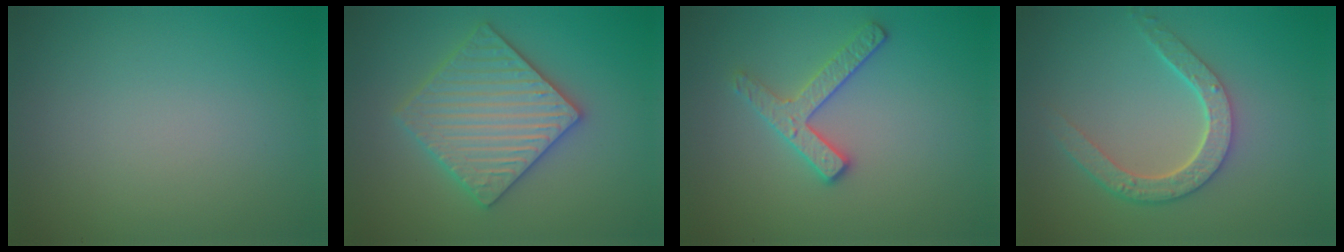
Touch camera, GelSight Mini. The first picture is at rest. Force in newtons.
{"total": 5.8, "press": 5.7, "slide": 1.1}
{"total": 2.6, "press": 2.5, "slide": 0.6}
{"total": 4.3, "press": 3.4, "slide": 2.6}